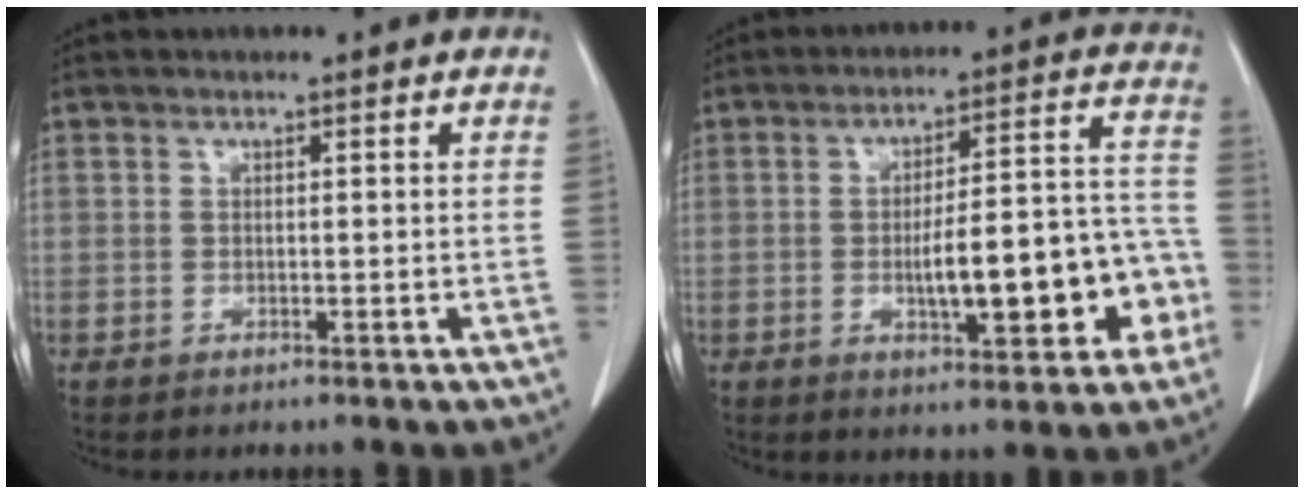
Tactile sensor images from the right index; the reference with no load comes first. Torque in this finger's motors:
{"motor_torque": [1.29, -0.51, 0.33, 0.14]}